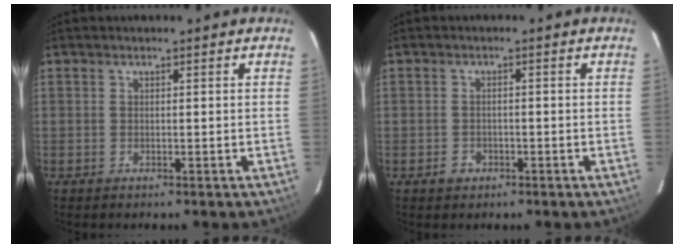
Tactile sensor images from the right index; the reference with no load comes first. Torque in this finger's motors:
{"motor_torque": [0.15, -0.18, -0.01, -0.01]}